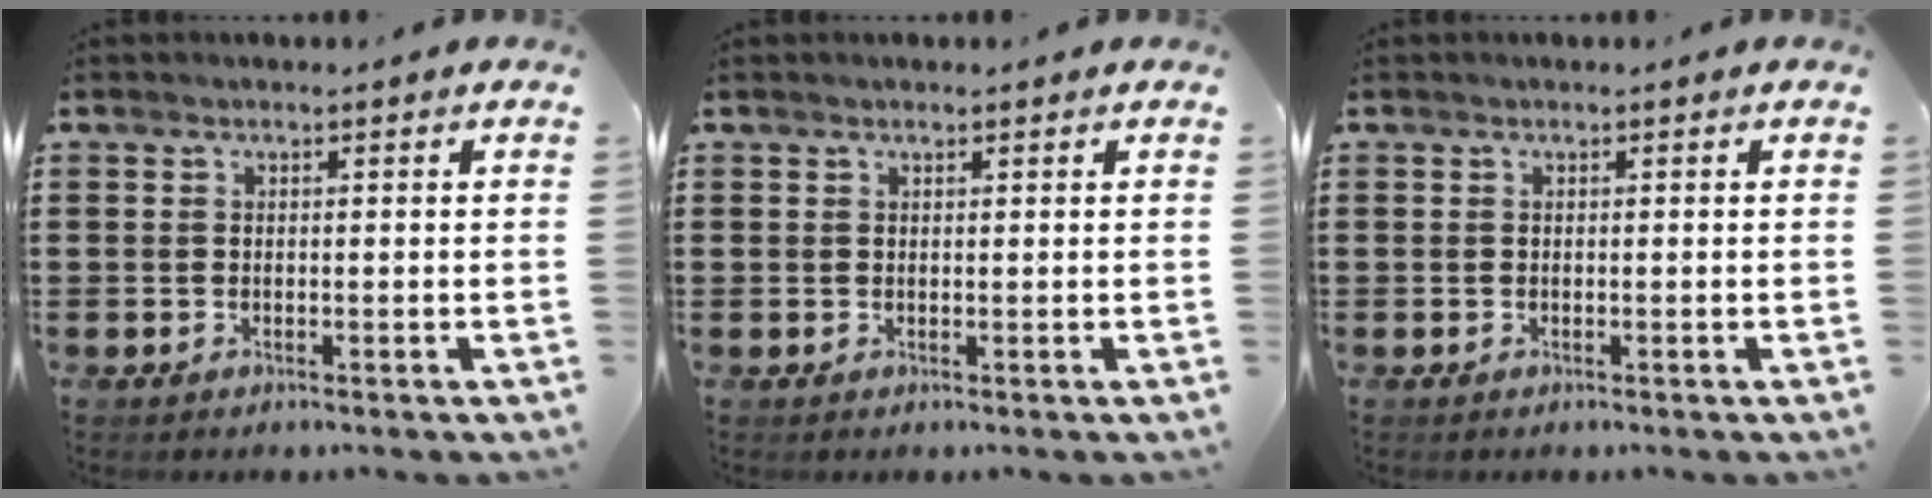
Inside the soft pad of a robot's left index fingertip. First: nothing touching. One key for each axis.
{"total": 0.5, "fx": 0.4, "fy": 0.1, "fz": 0.3, "tx": -0.006, "ty": 0.001, "tz": 0.008}
{"total": 0.0}